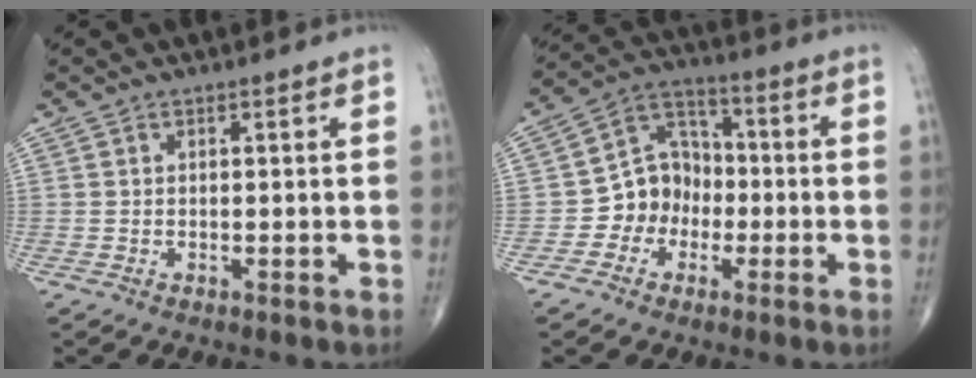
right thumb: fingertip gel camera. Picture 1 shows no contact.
{"total": 9.8, "force": [-2.5, 8.4, 4.5], "torque": [-0.034, 0.043, -0.056]}